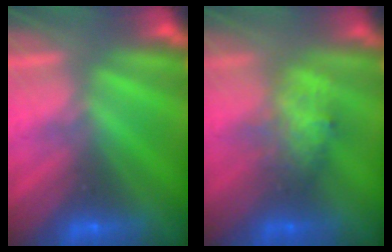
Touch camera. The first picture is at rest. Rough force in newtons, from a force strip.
{"total": 2.8}